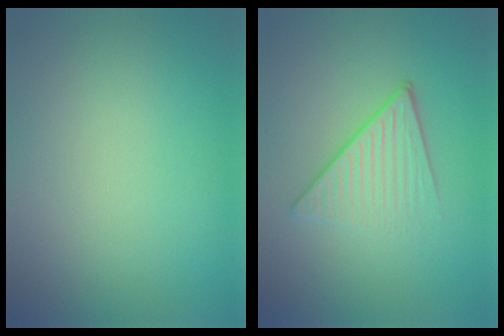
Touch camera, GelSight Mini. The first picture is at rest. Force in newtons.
{"total": 4.2, "press": 2.7, "slide": 3.2}